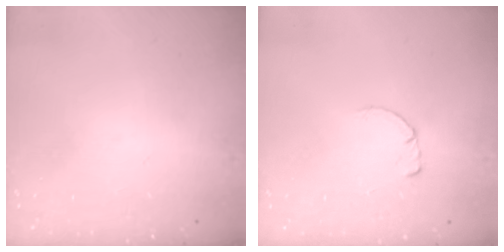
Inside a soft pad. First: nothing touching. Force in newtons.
{"total": 0.7, "press": 0.7, "slide": 0.2}